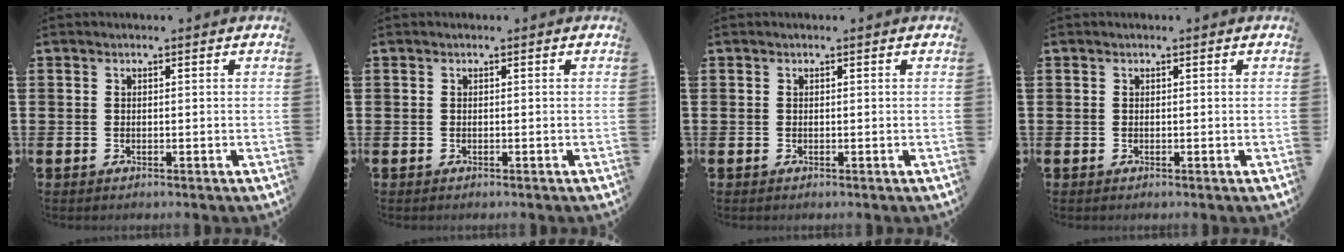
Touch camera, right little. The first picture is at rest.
{"total": 0.0}
{"total": 0.0}
{"total": 0.0}